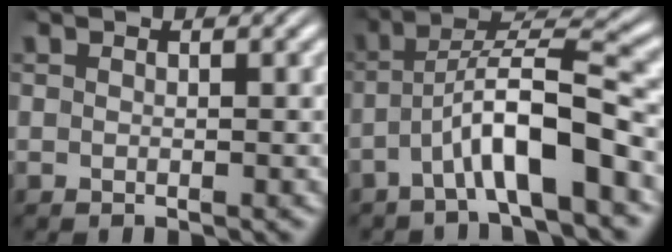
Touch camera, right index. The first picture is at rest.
{"total": 4.9, "force": [-0.9, 1.2, 4.7], "torque": [-0.083, 0.001, -0.017]}